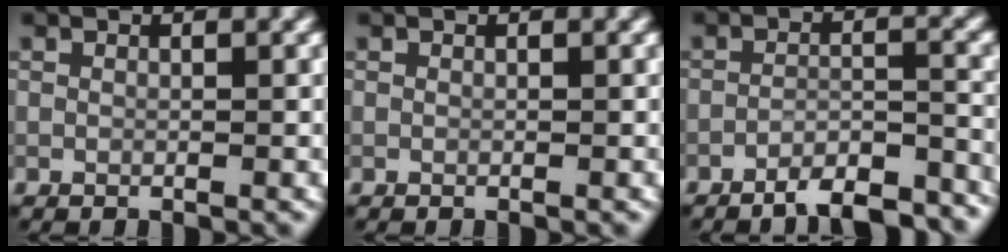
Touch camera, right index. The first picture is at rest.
{"total": 0.0}
{"total": 6.6, "force": [-5.7, 1.3, 3.0], "torque": [-0.047, 0.001, -0.089]}